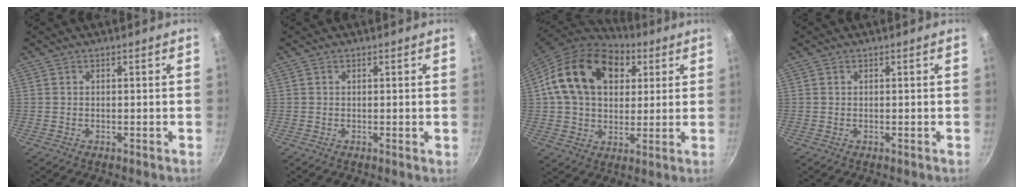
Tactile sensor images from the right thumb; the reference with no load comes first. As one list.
[{"total": 0.6, "force": [0.2, 0.3, 0.5], "torque": [-0.007, 0.000, 0.002]}, {"total": 20.0, "force": [6.5, 14.1, 12.6], "torque": [-0.195, 0.004, 0.103]}, {"total": 0.0}]